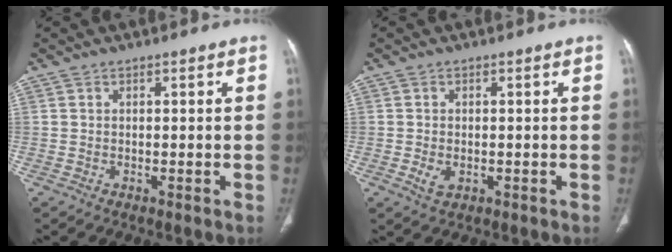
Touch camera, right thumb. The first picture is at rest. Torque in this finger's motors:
{"motor_torque": [-0.19, 0.12, -0.21, 0.06, 0.08]}